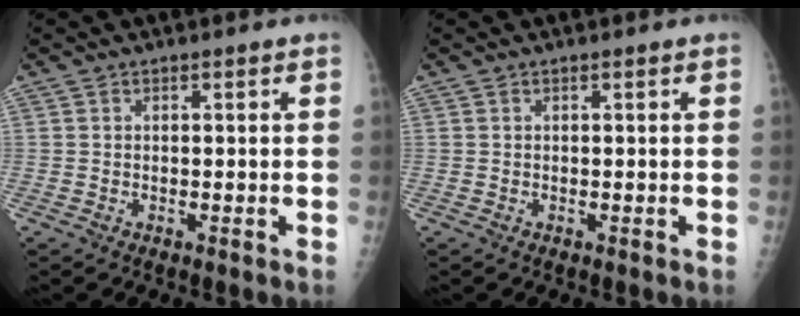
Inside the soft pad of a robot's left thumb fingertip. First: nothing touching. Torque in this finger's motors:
{"motor_torque": [-0.09, 0.09, 0.00, 0.00, 0.00]}